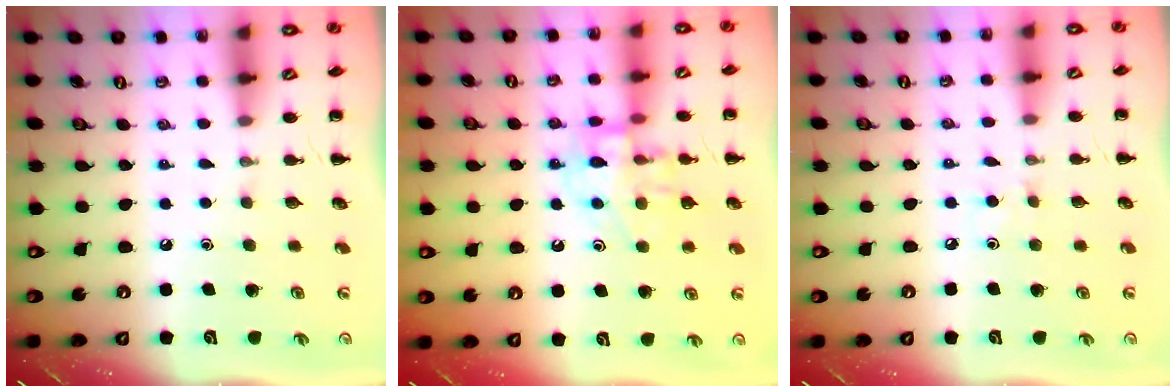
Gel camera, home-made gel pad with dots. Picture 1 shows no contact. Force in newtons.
{"total": 14.9, "press": 14.7, "slide": 1.8}
{"total": 2.9, "press": 2.7, "slide": 1.1}